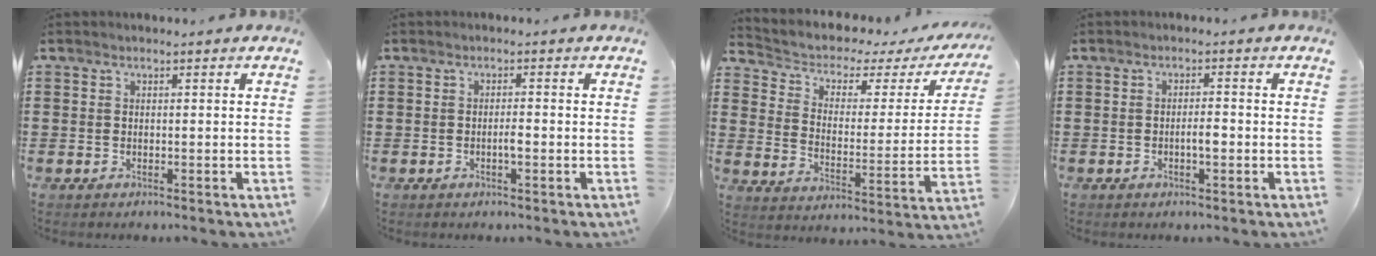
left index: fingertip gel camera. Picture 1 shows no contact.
{"total": 1.7, "force": [-0.5, 0.4, 1.5], "torque": [-0.030, 0.001, -0.009]}
{"total": 3.1, "force": [1.9, 1.7, 1.7], "torque": [-0.051, -0.019, 0.023]}
{"total": 2.3, "force": [-0.6, 0.6, 2.1], "torque": [-0.041, 0.003, -0.012]}